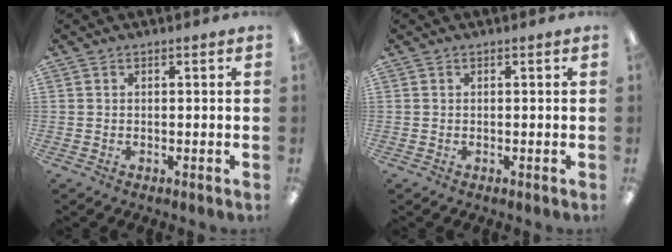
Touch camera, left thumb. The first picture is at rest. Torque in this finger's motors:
{"motor_torque": [0.00, 0.00, -0.02, -0.01, 0.00]}